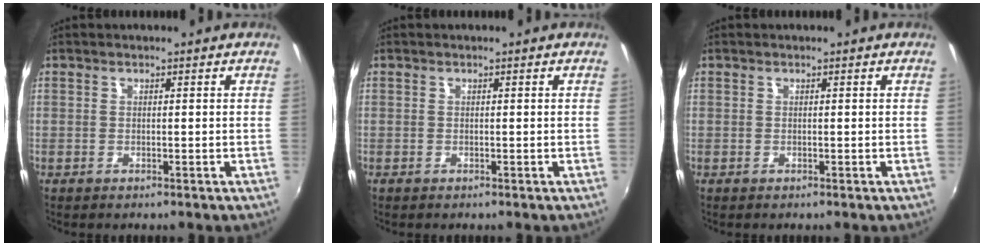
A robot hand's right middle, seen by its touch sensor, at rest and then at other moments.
{"total": 0.0}
{"total": 0.0}